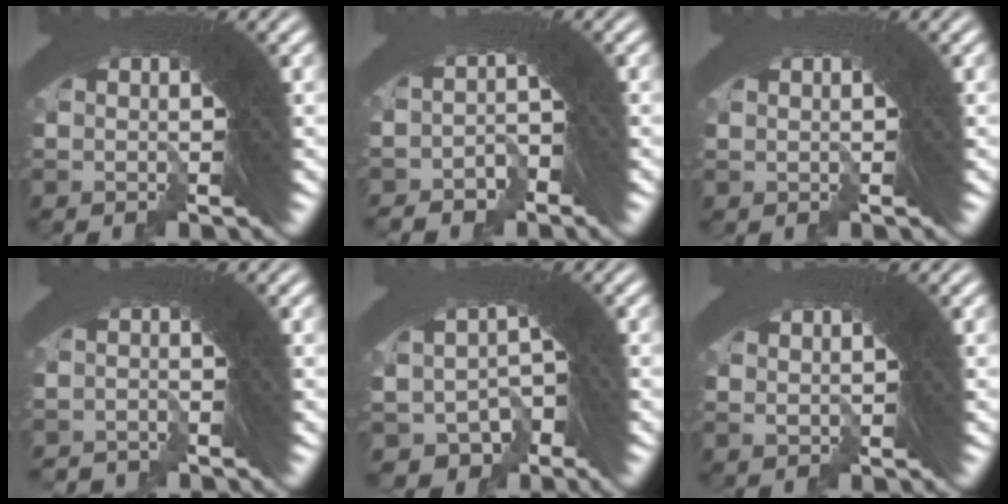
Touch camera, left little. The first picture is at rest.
{"total": 5.4, "force": [-4.5, 1.8, -2.3], "torque": [0.011, -0.026, -0.068]}
{"total": 1.5, "force": [-0.8, -0.4, -1.2], "torque": [0.010, -0.008, -0.007]}
{"total": 4.1, "force": [-3.1, -0.3, -2.6], "torque": [0.030, -0.016, -0.049]}
{"total": 9.7, "force": [-6.7, 7.1, 0.6], "torque": [-0.062, -0.060, -0.096]}
{"total": 0.7, "force": [-0.2, 0.6, -0.4], "torque": [-0.002, -0.004, 0.003]}